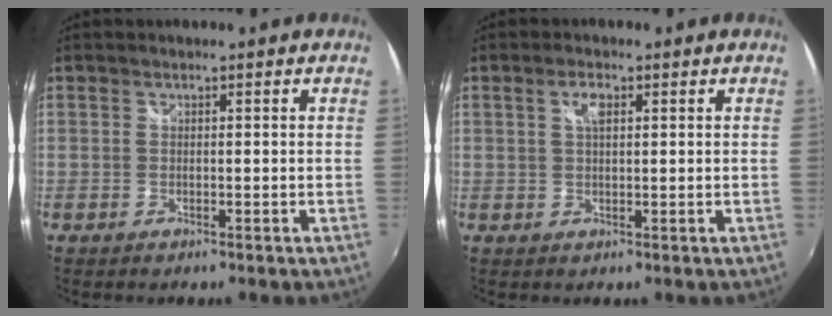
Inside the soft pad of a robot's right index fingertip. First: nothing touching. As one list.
[{"total": 2.6, "force": [0.9, 1.0, 2.2], "torque": [-0.041, 0.005, 0.015]}]